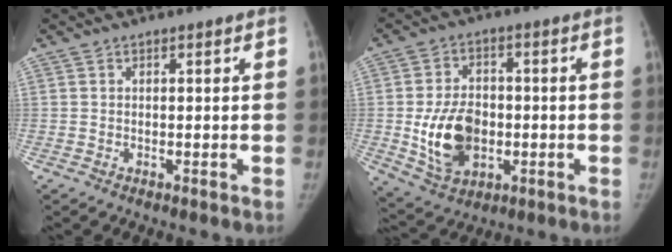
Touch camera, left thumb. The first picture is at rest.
{"total": 12.7, "force": [-1.7, 8.8, 9.0], "torque": [-0.135, 0.002, -0.018]}